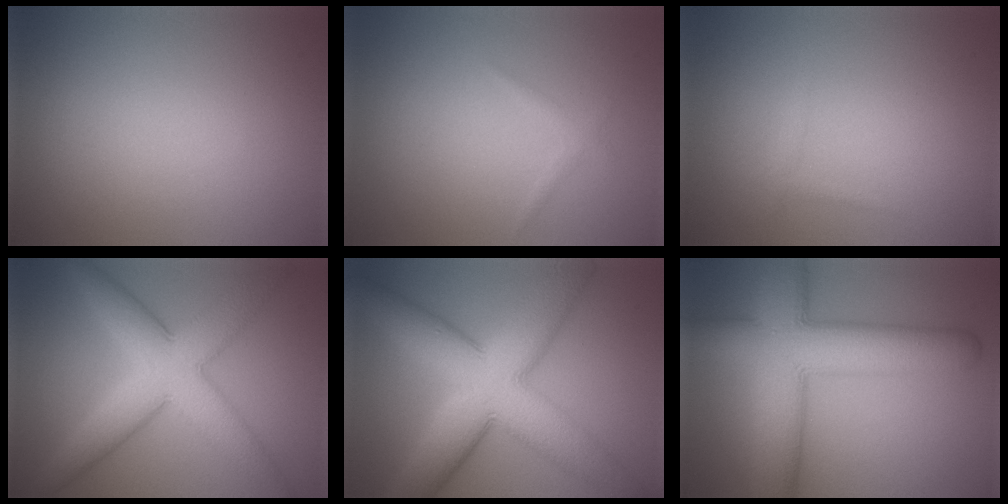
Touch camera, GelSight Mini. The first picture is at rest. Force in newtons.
{"total": 0.8, "press": 0.8, "slide": 0.1}
{"total": 0.7, "press": 0.7, "slide": 0.0}
{"total": 8.0, "press": 8.0, "slide": 0.2}
{"total": 12.2, "press": 12.2, "slide": 0.3}
{"total": 11.5, "press": 11.5, "slide": 0.4}